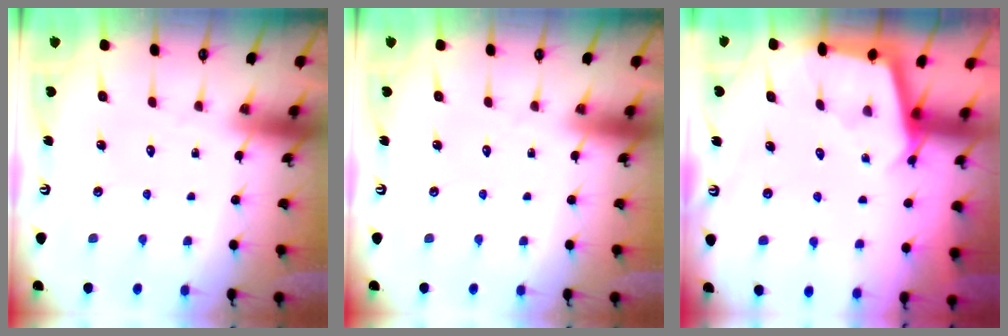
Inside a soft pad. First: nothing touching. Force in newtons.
{"total": 0.0}
{"total": 2.9, "press": 2.9, "slide": 0.3}